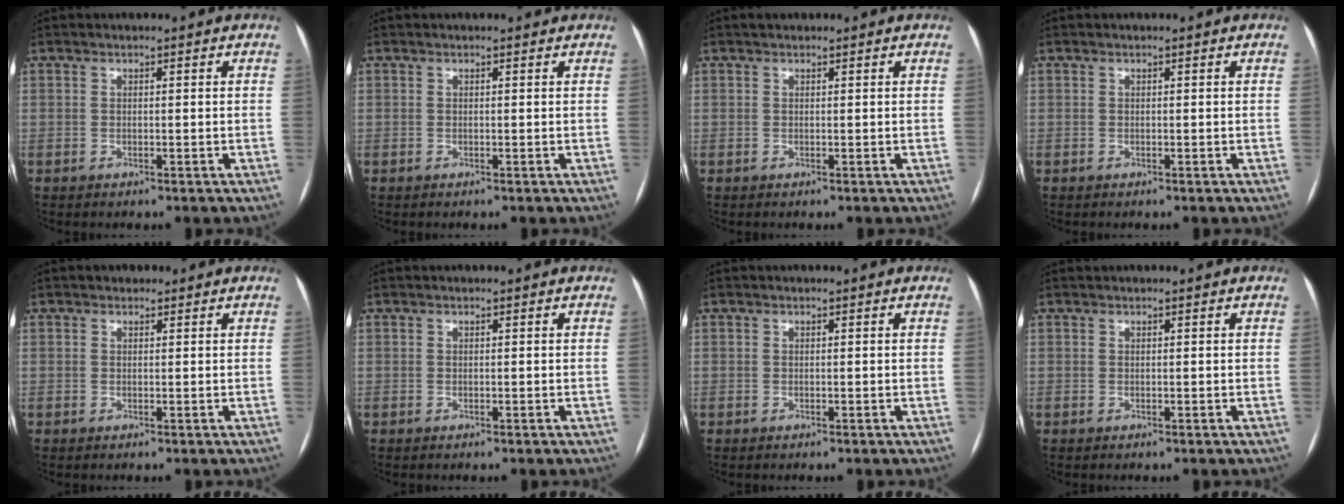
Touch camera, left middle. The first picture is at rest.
{"total": 0.6, "force": [0.6, 0.2, 0.1], "torque": [-0.008, 0.004, 0.004]}
{"total": 0.8, "force": [0.7, 0.4, 0.2], "torque": [-0.009, 0.012, 0.012]}
{"total": 0.0}
{"total": 0.9, "force": [0.6, 0.6, 0.1], "torque": [0.001, 0.000, 0.005]}
{"total": 0.0}
{"total": 0.0}
{"total": 0.0}